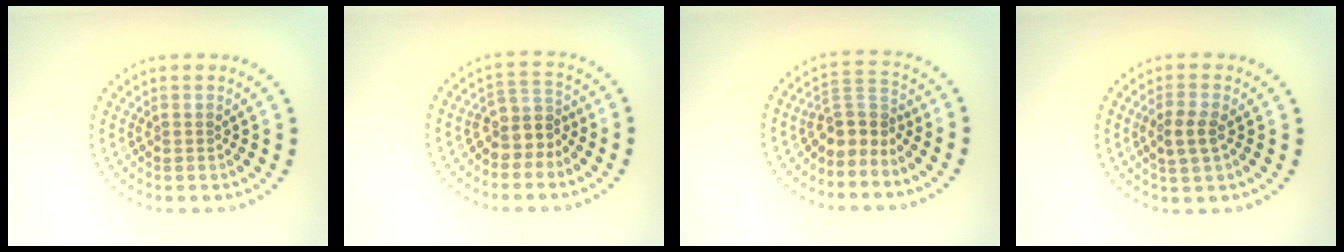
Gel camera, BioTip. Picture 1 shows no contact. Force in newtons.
{"total": 3.0, "press": 2.4, "slide": 1.8}
{"total": 2.9, "press": 2.1, "slide": 2.0}
{"total": 2.5, "press": 2.4, "slide": 0.7}